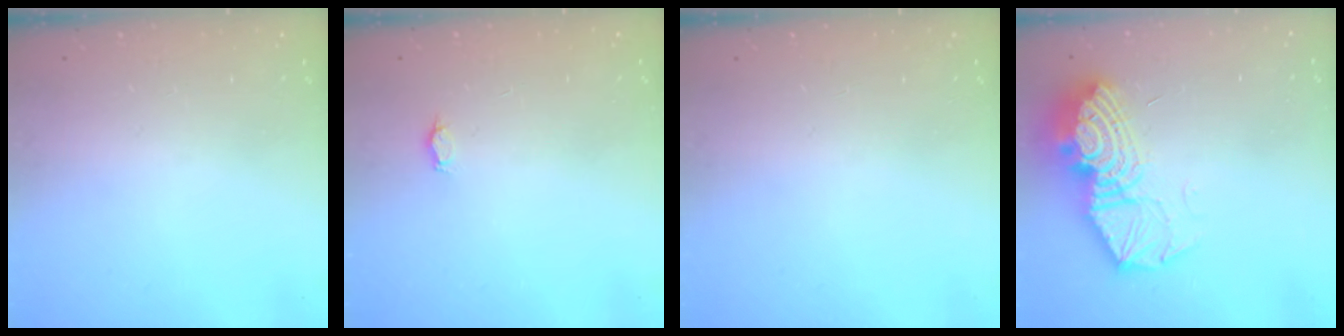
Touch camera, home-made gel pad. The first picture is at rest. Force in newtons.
{"total": 2.2, "press": 2.2, "slide": 0.3}
{"total": 0.0}
{"total": 17.0, "press": 16.9, "slide": 1.5}